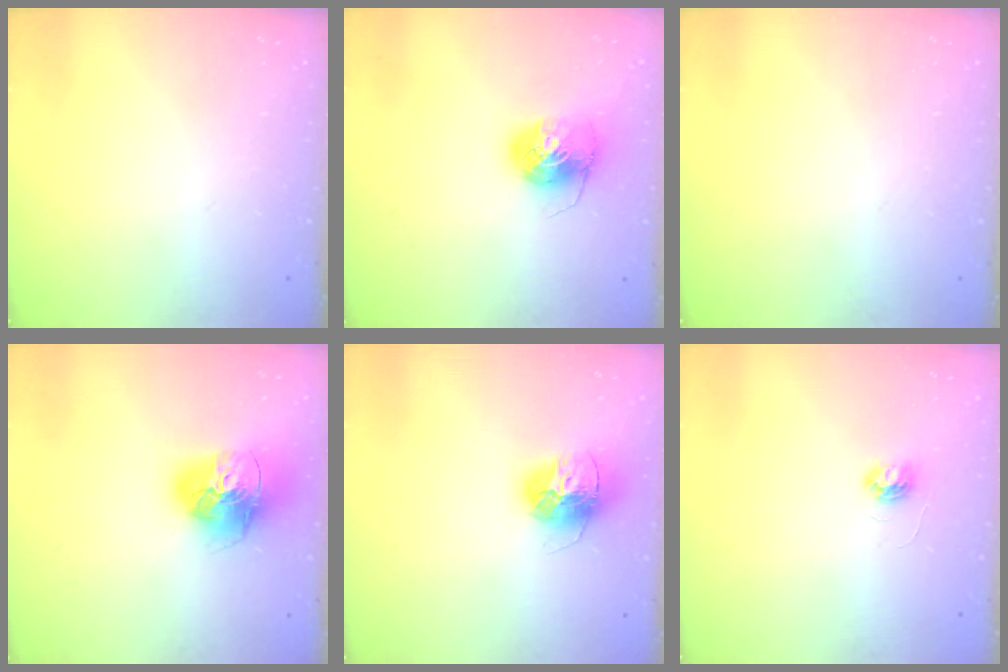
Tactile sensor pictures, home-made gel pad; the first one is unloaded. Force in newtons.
{"total": 8.8, "press": 8.8, "slide": 0.3}
{"total": 0.0}
{"total": 17.6, "press": 17.5, "slide": 2.0}
{"total": 14.4, "press": 14.3, "slide": 1.5}
{"total": 3.4, "press": 3.4, "slide": 0.3}